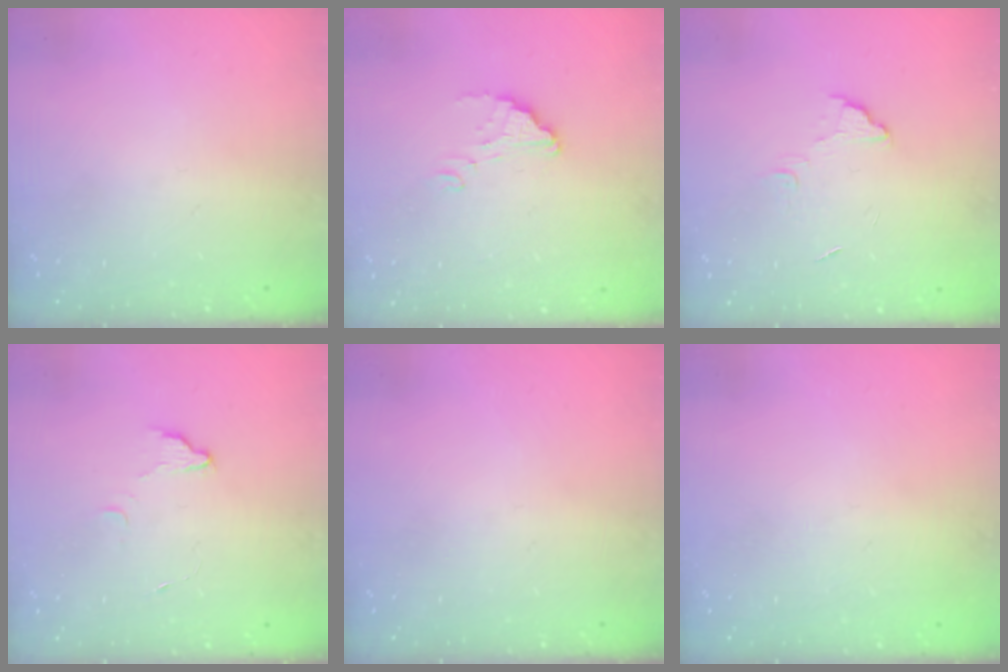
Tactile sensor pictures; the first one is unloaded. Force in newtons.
{"total": 1.8, "press": 1.8, "slide": 0.0}
{"total": 4.3, "press": 4.3, "slide": 0.2}
{"total": 2.2, "press": 2.2, "slide": 0.2}
{"total": 0.0}
{"total": 2.2, "press": 2.2, "slide": 0.1}